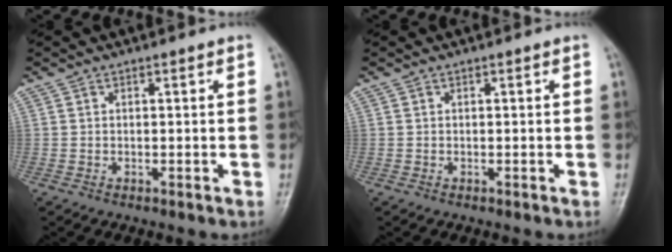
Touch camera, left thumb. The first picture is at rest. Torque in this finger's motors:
{"motor_torque": [0.00, 0.00, 0.00, 0.00, 0.00]}